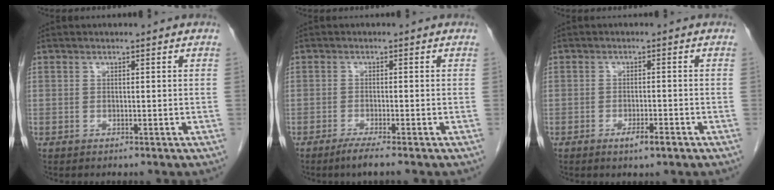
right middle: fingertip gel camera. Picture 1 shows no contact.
{"total": 2.4, "force": [-1.8, -0.5, 1.6], "torque": [-0.037, -0.007, -0.037]}
{"total": 2.8, "force": [-1.6, 0.4, 2.2], "torque": [-0.033, 0.000, -0.023]}